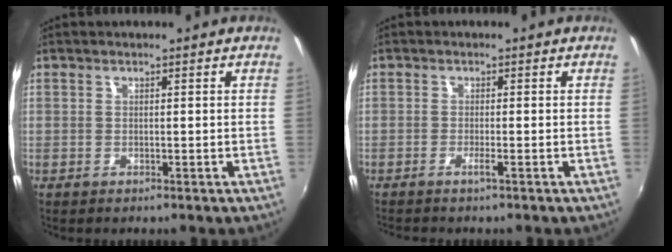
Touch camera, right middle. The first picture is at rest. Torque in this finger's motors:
{"motor_torque": [1.02, -1.12, 0.08, 0.07]}